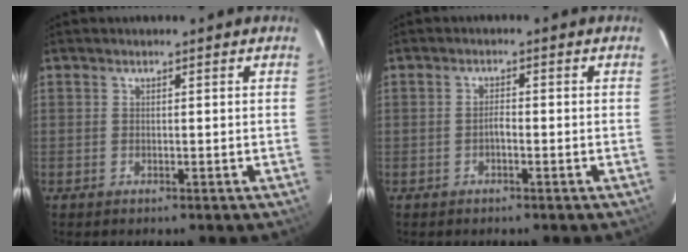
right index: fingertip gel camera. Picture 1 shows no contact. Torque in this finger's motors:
{"motor_torque": [0.39, -0.14, 0.38, 0.07]}